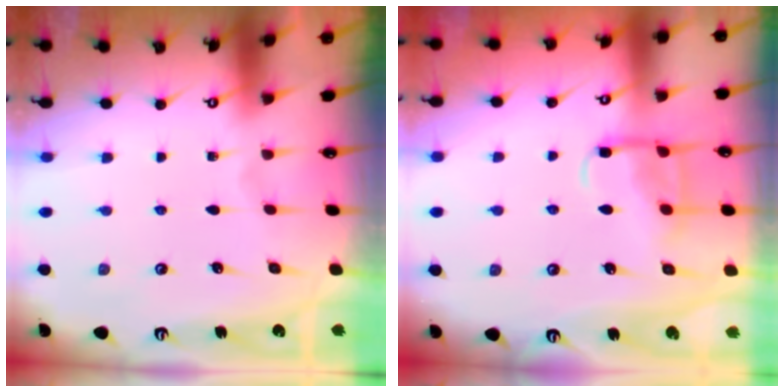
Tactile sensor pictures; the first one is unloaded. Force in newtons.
{"total": 10.2, "press": 10.2, "slide": 1.0}